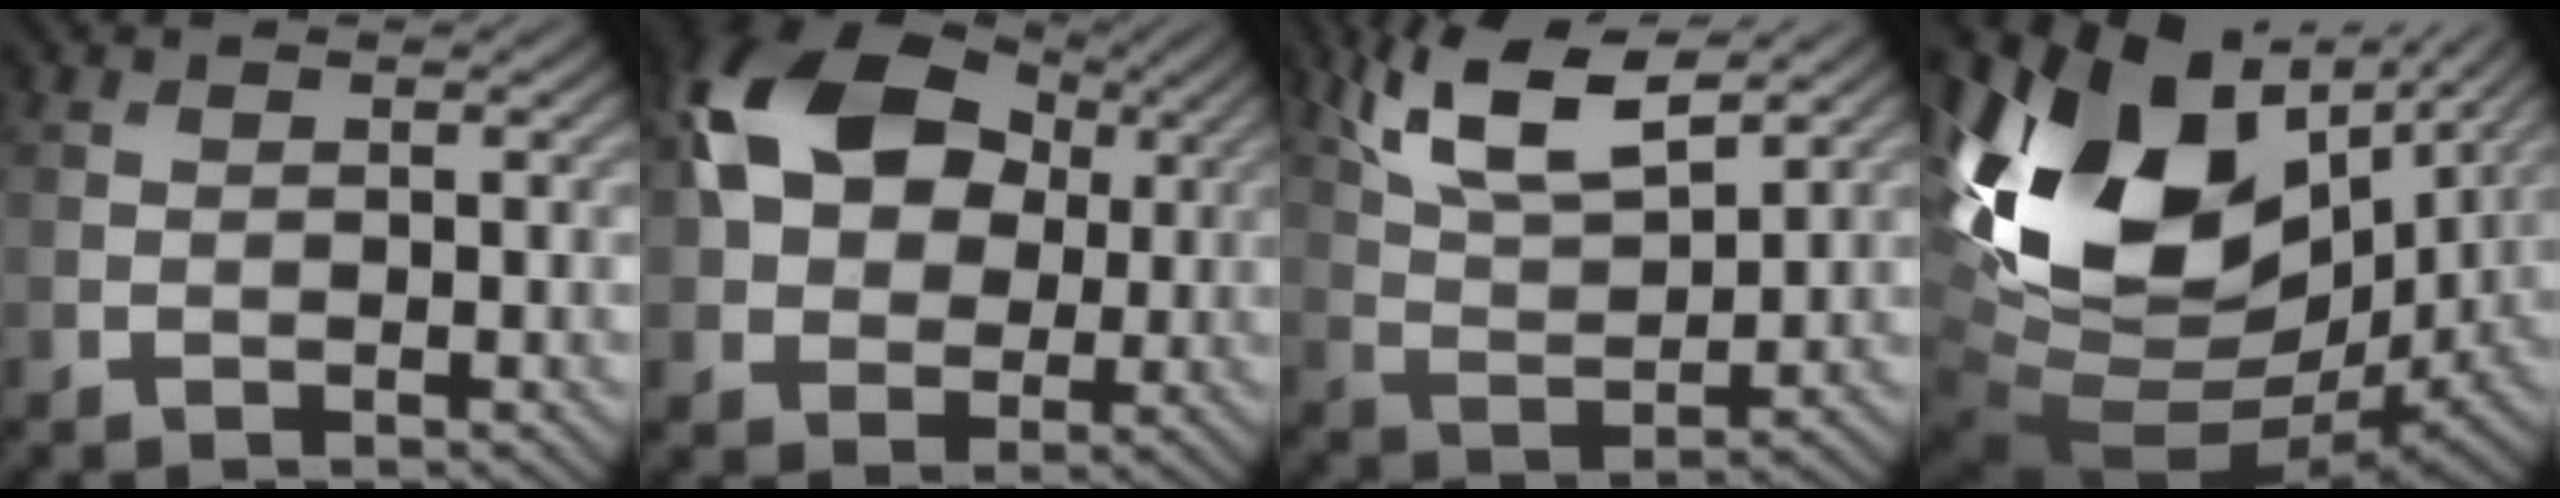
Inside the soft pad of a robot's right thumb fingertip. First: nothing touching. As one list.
[{"total": 14.5, "force": [3.6, 10.4, 9.4], "torque": [-0.189, 0.019, 0.056]}, {"total": 11.4, "force": [7.3, 3.6, 7.9], "torque": [-0.177, 0.010, 0.135]}, {"total": 18.8, "force": [4.7, 12.4, 13.4], "torque": [-0.315, -0.018, 0.102]}]